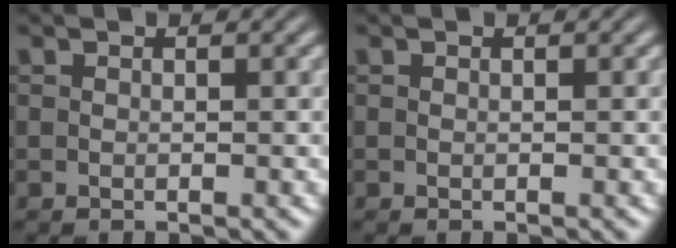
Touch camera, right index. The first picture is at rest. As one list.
[{"total": 0.0}]